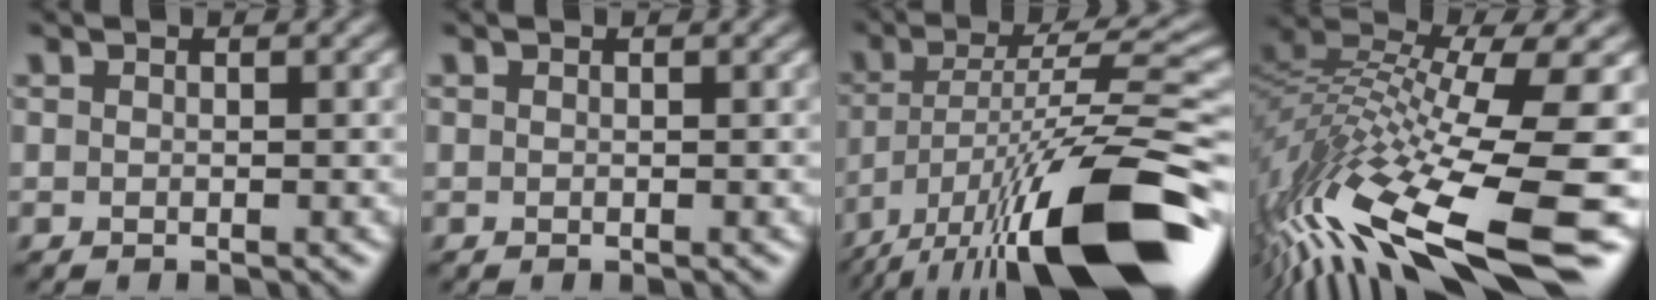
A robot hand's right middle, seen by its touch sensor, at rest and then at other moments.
{"total": 0.0}
{"total": 14.9, "force": [-8.2, 3.6, 11.9], "torque": [-0.198, -0.001, -0.141]}
{"total": 15.2, "force": [-6.0, 4.2, 13.3], "torque": [-0.276, 0.009, -0.100]}